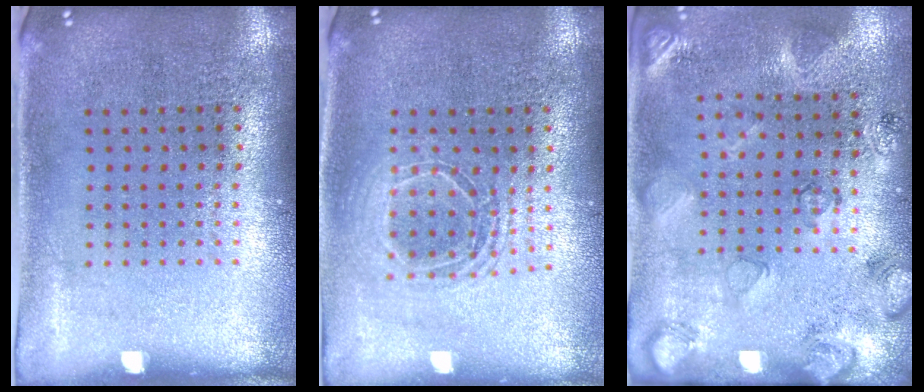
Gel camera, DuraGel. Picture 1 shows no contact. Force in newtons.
{"total": 1.7, "press": 1.4, "slide": 0.9}
{"total": 2.5, "press": 2.0, "slide": 1.5}